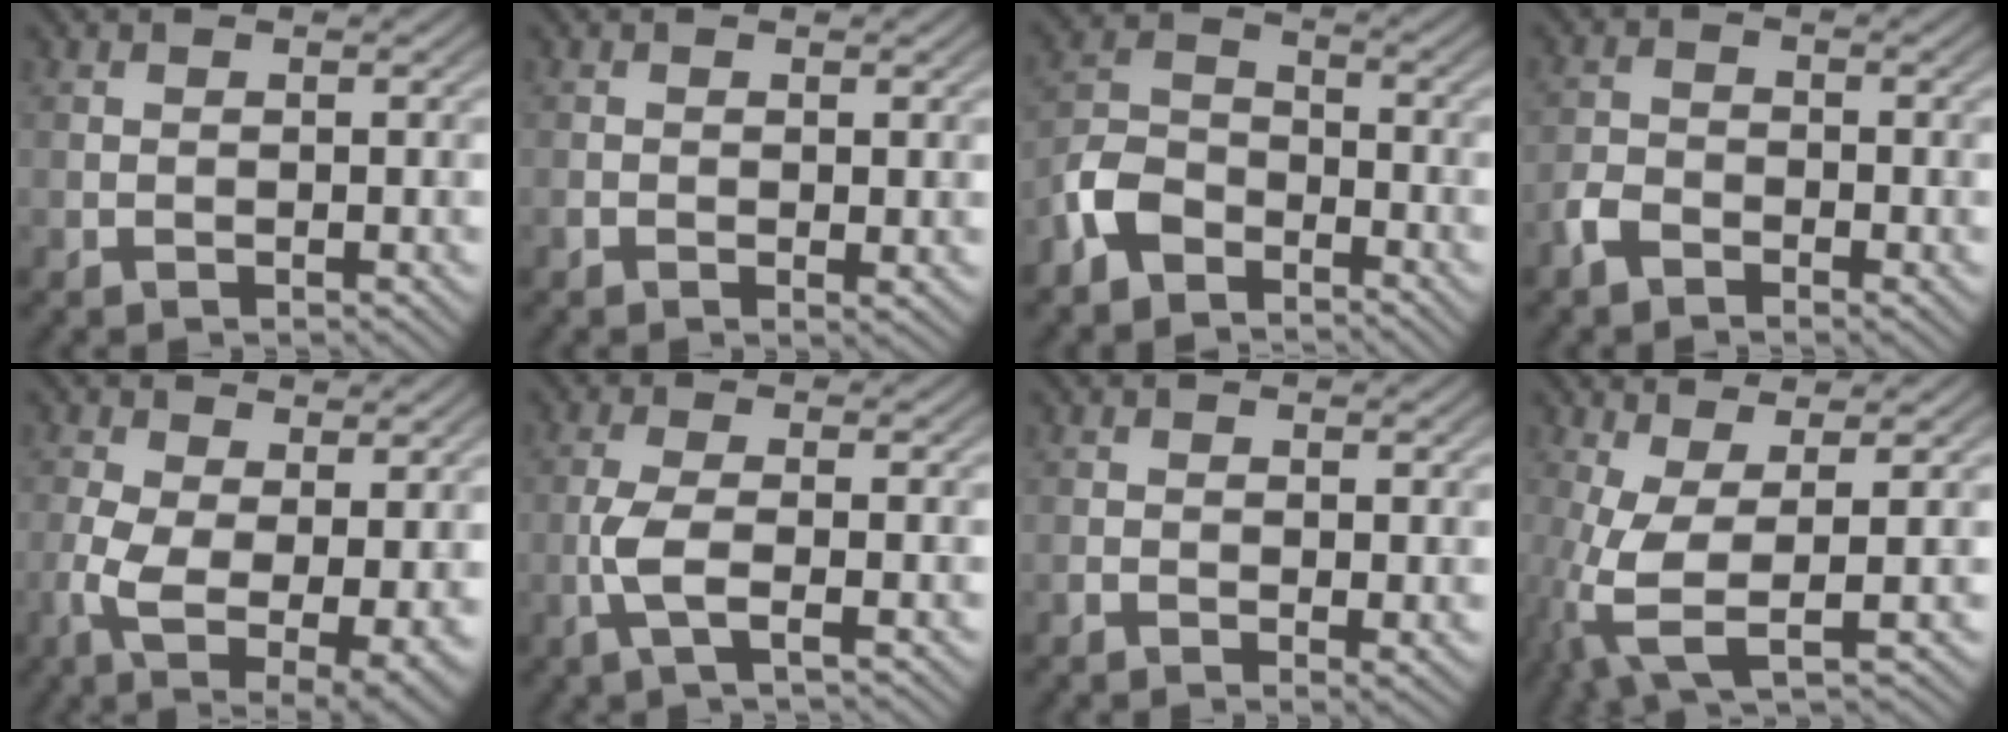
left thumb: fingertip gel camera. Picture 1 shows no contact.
{"total": 1.0, "force": [-0.2, 0.5, 0.8], "torque": [-0.016, -0.006, -0.003]}
{"total": 6.5, "force": [-4.5, 3.5, 3.1], "torque": [-0.069, 0.002, -0.108]}
{"total": 3.0, "force": [-2.0, 1.5, 1.6], "torque": [-0.032, 0.000, -0.049]}
{"total": 9.3, "force": [-1.1, 4.6, 8.0], "torque": [-0.168, -0.020, -0.019]}
{"total": 3.8, "force": [-1.1, 0.8, 3.6], "torque": [-0.082, 0.003, -0.030]}
{"total": 1.3, "force": [-0.2, 0.6, 1.2], "torque": [-0.021, -0.007, -0.004]}
{"total": 7.7, "force": [-1.0, 2.4, 7.2], "torque": [-0.166, -0.005, -0.022]}